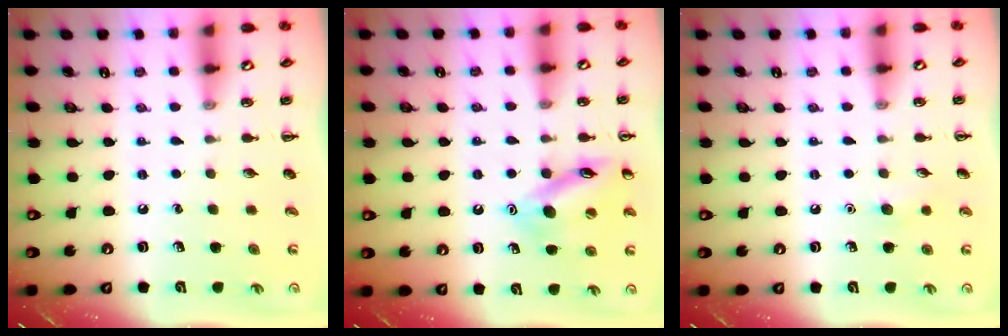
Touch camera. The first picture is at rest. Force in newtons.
{"total": 12.2, "press": 12.2, "slide": 0.9}
{"total": 4.5, "press": 4.4, "slide": 1.1}